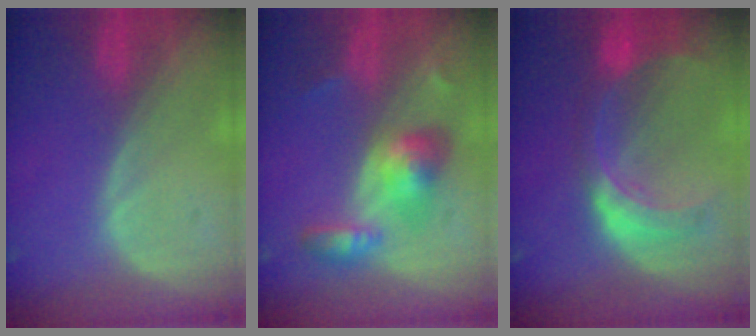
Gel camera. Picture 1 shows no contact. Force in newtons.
{"total": 6.2, "press": 6.1, "slide": 1.0}
{"total": 8.1, "press": 7.1, "slide": 3.7}